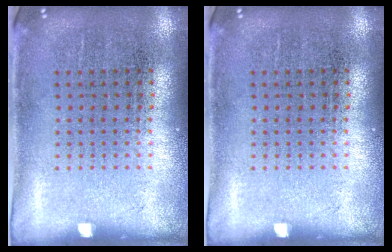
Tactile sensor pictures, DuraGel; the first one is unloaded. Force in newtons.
{"total": 0.0}